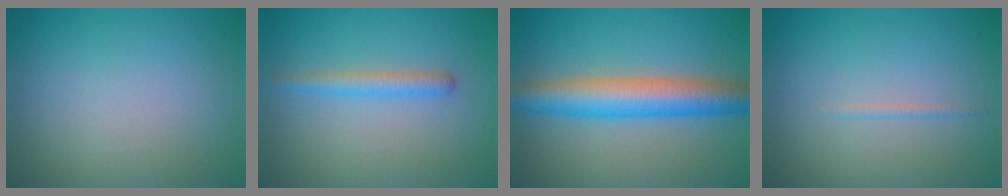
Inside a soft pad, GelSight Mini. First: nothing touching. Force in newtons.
{"total": 1.9, "press": 1.9, "slide": 0.0}
{"total": 6.7, "press": 6.7, "slide": 0.1}
{"total": 0.5, "press": 0.5, "slide": 0.0}